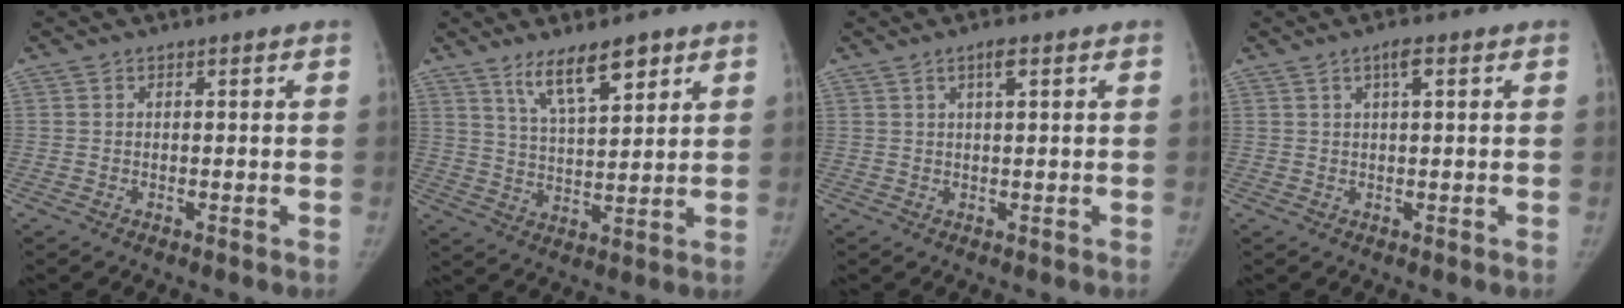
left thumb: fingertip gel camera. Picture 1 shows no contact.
{"total": 9.5, "force": [6.2, 2.8, 6.6], "torque": [-0.100, -0.036, 0.116]}
{"total": 2.4, "force": [1.2, 0.4, 2.0], "torque": [-0.037, 0.001, 0.021]}
{"total": 2.5, "force": [1.1, 0.5, 2.2], "torque": [-0.041, 0.003, 0.019]}